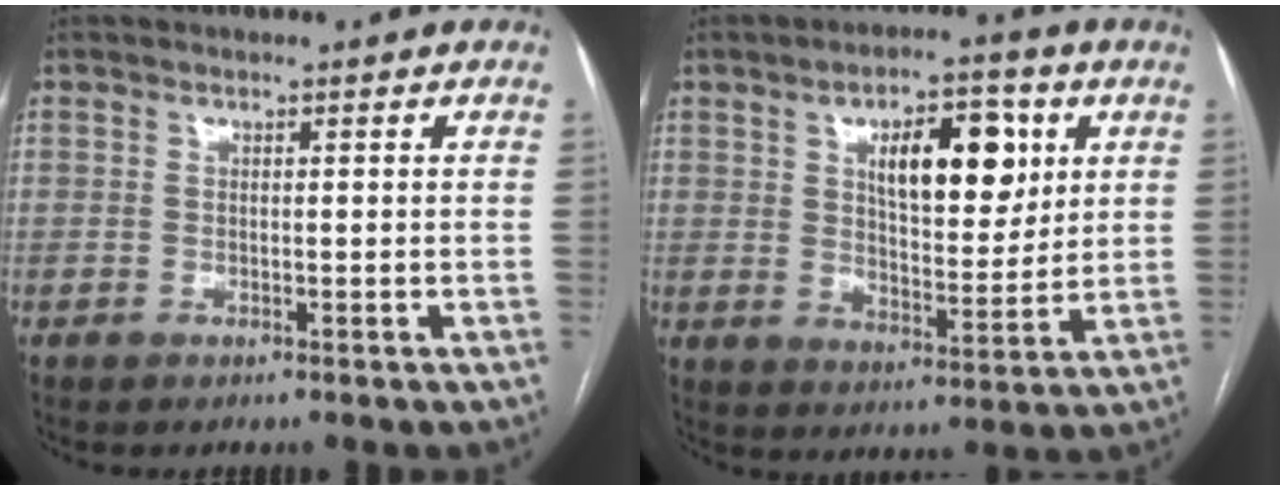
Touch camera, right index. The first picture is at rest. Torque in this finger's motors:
{"motor_torque": [0.97, 0.80, 0.33, 0.07]}